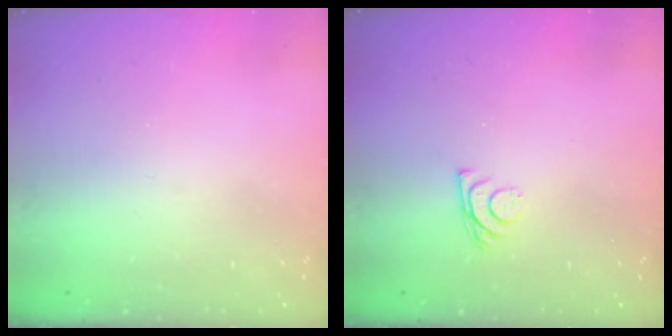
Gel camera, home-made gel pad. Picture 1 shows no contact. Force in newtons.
{"total": 7.2, "press": 7.2, "slide": 0.6}